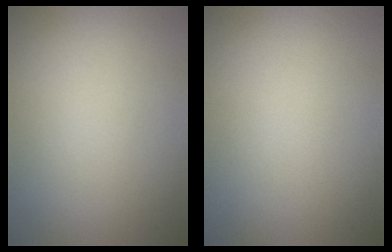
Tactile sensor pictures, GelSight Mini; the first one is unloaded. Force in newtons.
{"total": 0.0}